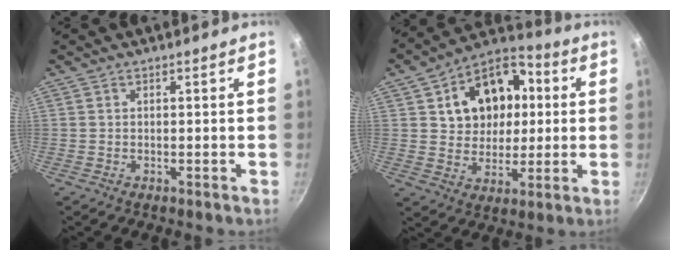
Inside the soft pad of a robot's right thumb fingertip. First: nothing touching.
{"total": 16.5, "force": [3.8, 12.1, 10.6], "torque": [-0.111, 0.013, 0.057]}